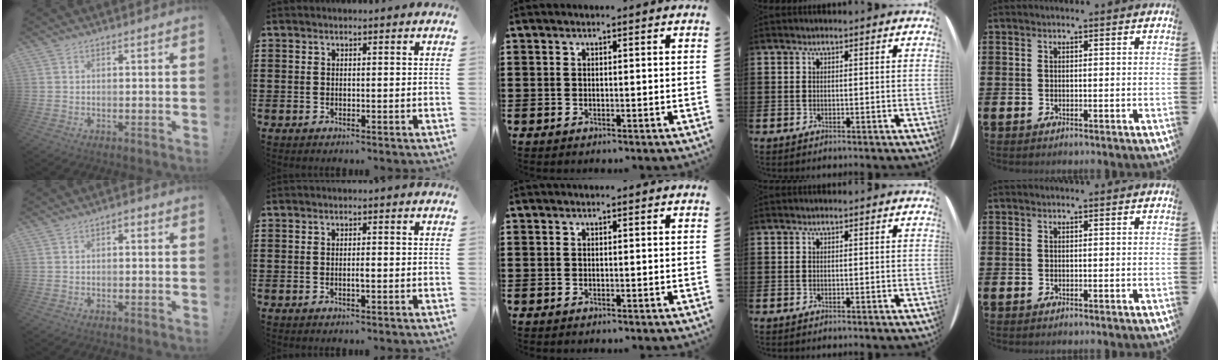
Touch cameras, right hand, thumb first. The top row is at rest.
{"thumb": {"total": 1.5, "force": [-1.0, 0.9, 0.6], "torque": [-0.013, 0.008, -0.019]}, "index": {"total": 1.1, "force": [-0.3, 0.2, 1.1], "torque": [-0.021, -0.001, -0.005]}}